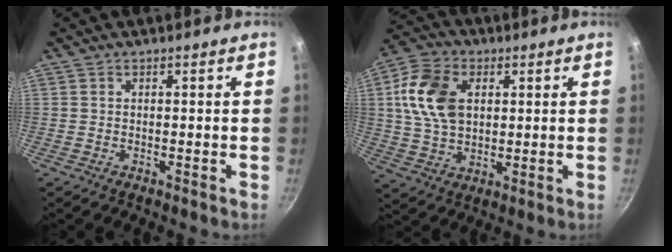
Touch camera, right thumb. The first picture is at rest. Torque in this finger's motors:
{"motor_torque": [-0.85, 0.88, 0.94, -0.41, 0.15]}